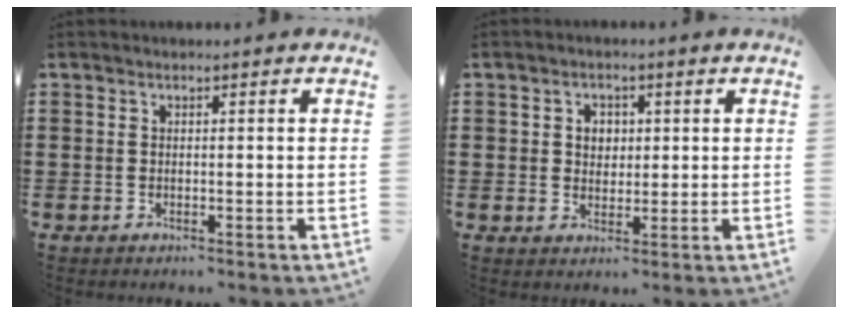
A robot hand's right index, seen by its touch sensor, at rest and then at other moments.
{"total": 2.8, "force": [0.5, 2.4, 1.3], "torque": [-0.035, 0.011, 0.005]}